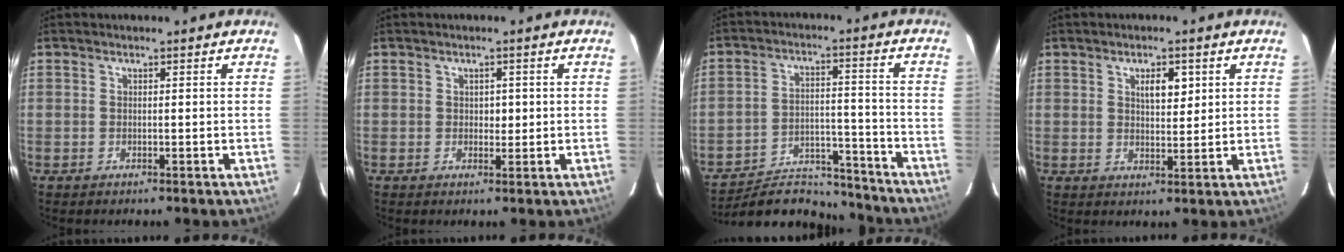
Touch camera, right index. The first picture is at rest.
{"total": 1.6, "force": [0.2, 1.2, 1.2], "torque": [-0.013, 0.001, 0.004]}
{"total": 12.5, "force": [-12.2, 2.9, 0.9], "torque": [-0.004, 0.033, -0.190]}
{"total": 3.9, "force": [1.7, 1.6, 3.2], "torque": [-0.051, 0.001, 0.028]}